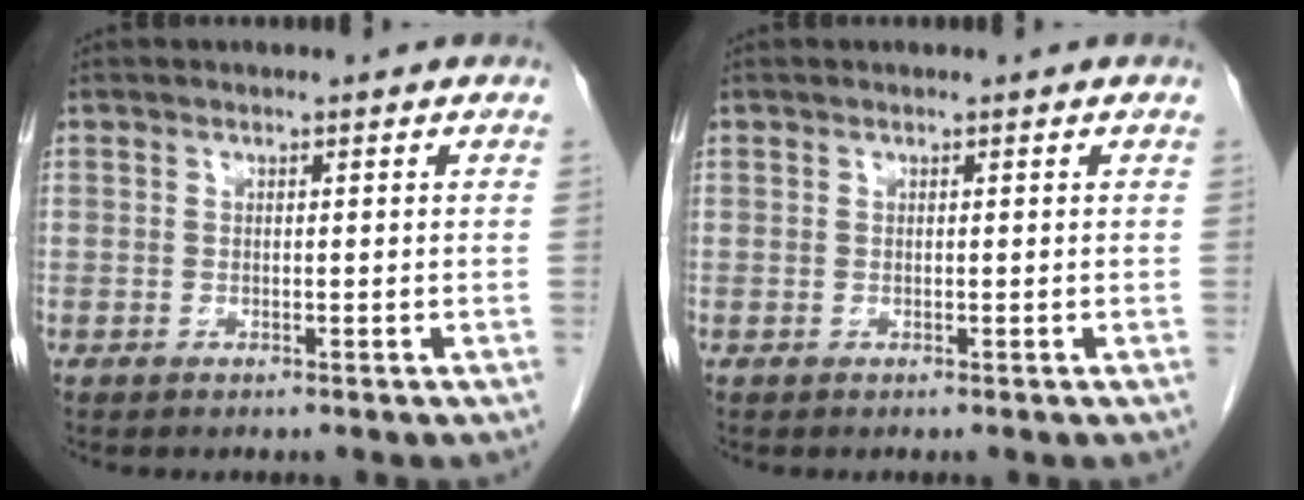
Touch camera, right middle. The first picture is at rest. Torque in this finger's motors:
{"motor_torque": [0.03, -0.05, -0.01, -0.01]}